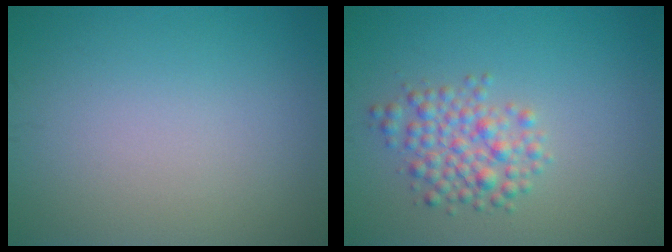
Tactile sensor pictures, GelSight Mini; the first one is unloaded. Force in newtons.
{"total": 3.3, "press": 3.3, "slide": 0.2}